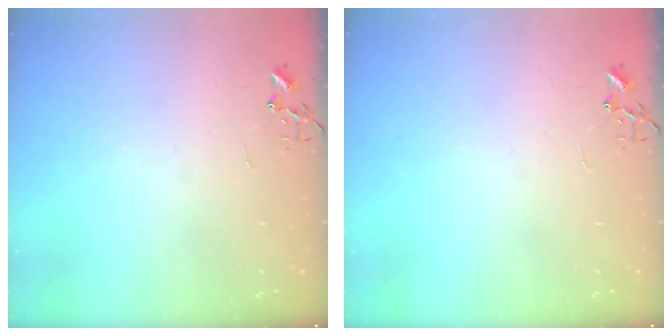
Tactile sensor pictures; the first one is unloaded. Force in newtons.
{"total": 0.0}